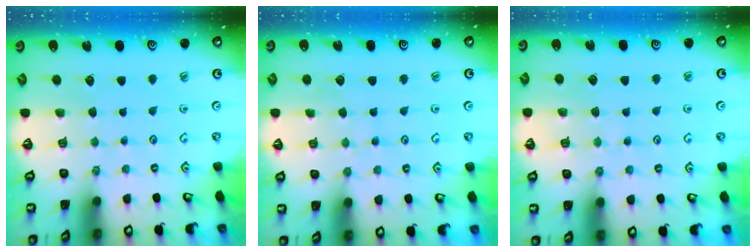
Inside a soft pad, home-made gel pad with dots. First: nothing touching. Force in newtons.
{"total": 4.3, "press": 4.3, "slide": 0.3}
{"total": 4.8, "press": 4.8, "slide": 0.6}